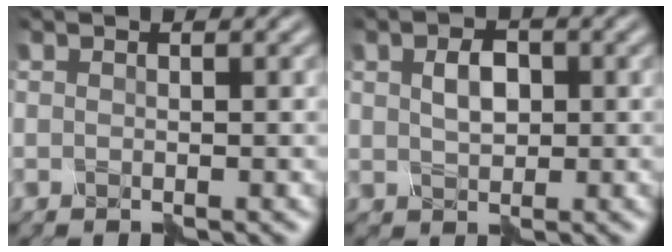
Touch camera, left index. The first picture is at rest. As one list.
[{"total": 2.4, "force": [0.3, 1.6, 1.8], "torque": [-0.037, 0.003, 0.005]}]